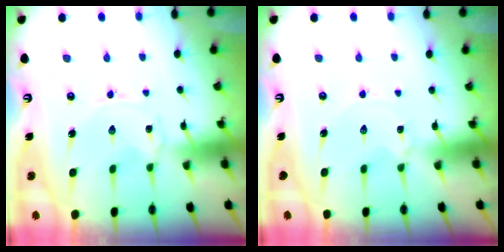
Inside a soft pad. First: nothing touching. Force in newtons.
{"total": 2.2, "press": 2.2, "slide": 0.2}